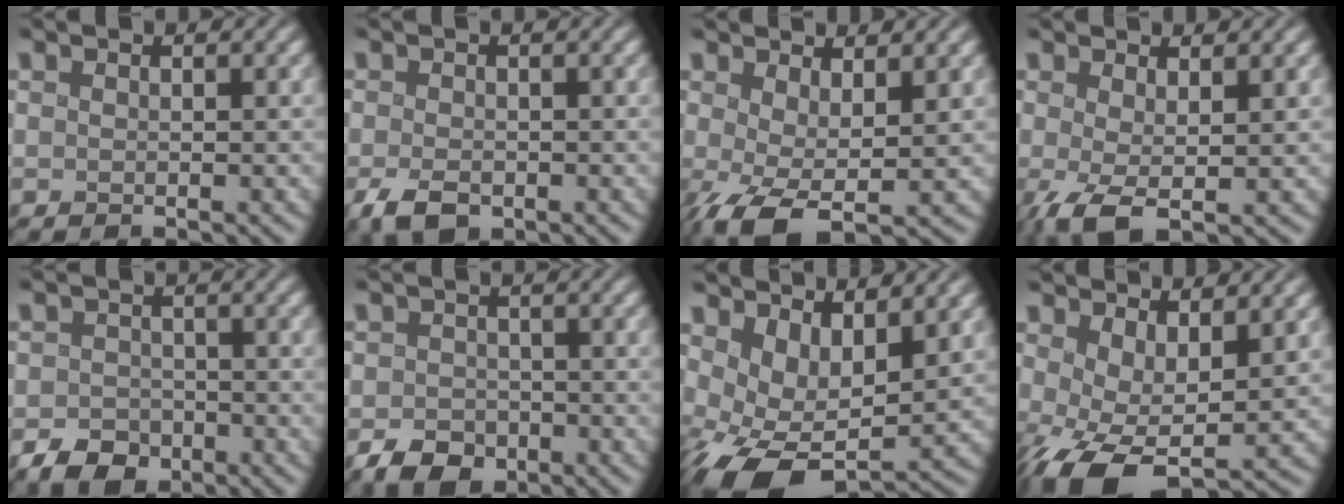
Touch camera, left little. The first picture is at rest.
{"total": 3.3, "force": [-1.6, 1.9, 2.1], "torque": [-0.044, -0.008, -0.031]}
{"total": 5.5, "force": [-0.8, 2.4, 4.9], "torque": [-0.096, -0.006, -0.019]}
{"total": 3.5, "force": [-0.6, 1.2, 3.2], "torque": [-0.064, -0.005, -0.015]}
{"total": 3.2, "force": [-2.1, 2.1, 1.0], "torque": [-0.009, -0.003, -0.043]}
{"total": 3.3, "force": [-2.0, 2.3, 1.4], "torque": [-0.015, -0.005, -0.042]}
{"total": 10.3, "force": [-0.8, 6.2, 8.2], "torque": [-0.150, -0.026, -0.004]}
{"total": 7.9, "force": [-1.0, 4.2, 6.7], "torque": [-0.134, -0.022, -0.012]}